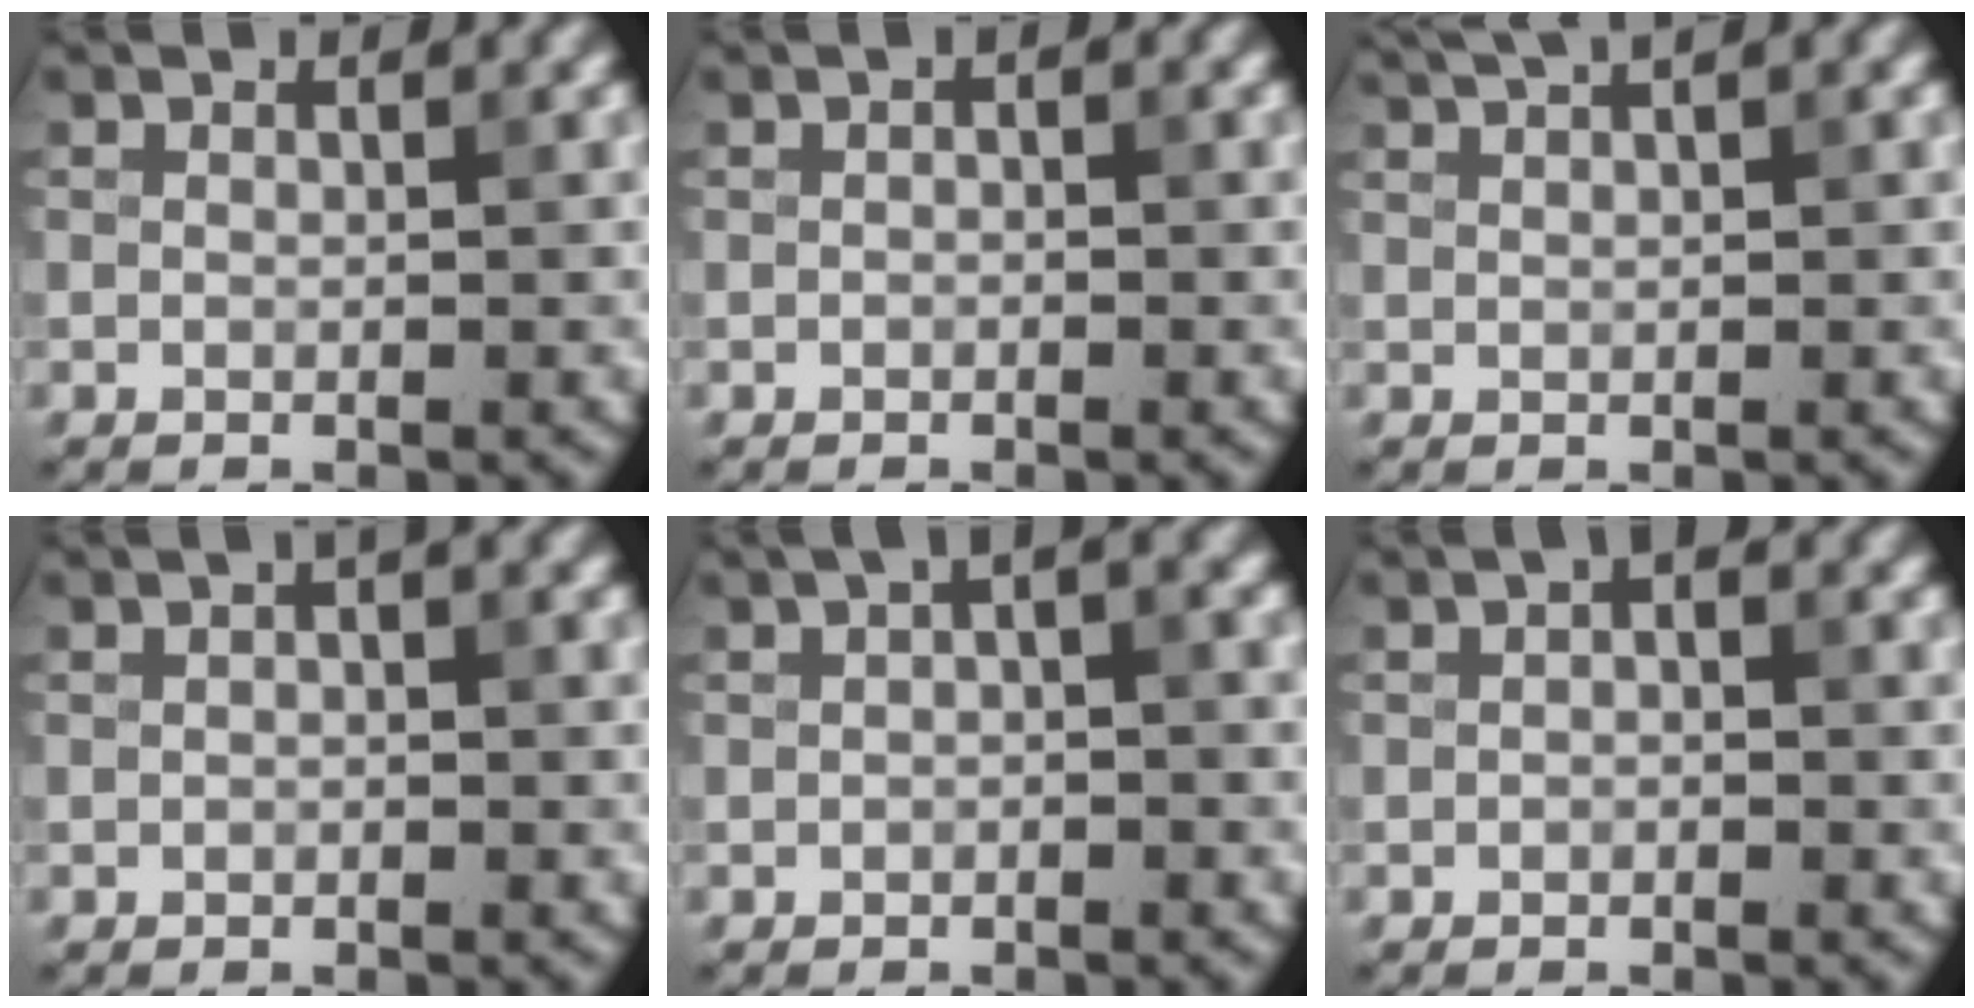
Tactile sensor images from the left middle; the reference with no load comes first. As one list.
[{"total": 0.5, "force": [-0.2, 0.4, 0.3], "torque": [-0.005, 0.000, -0.002]}, {"total": 3.9, "force": [2.5, 1.4, 2.6], "torque": [-0.019, 0.019, 0.019]}, {"total": 1.1, "force": [0.3, 0.5, 1.0], "torque": [-0.015, 0.002, 0.001]}, {"total": 2.5, "force": [0.7, 0.9, 2.2], "torque": [-0.026, 0.012, 0.003]}, {"total": 0.9, "force": [-0.1, 0.7, 0.7], "torque": [-0.011, 0.004, -0.003]}]